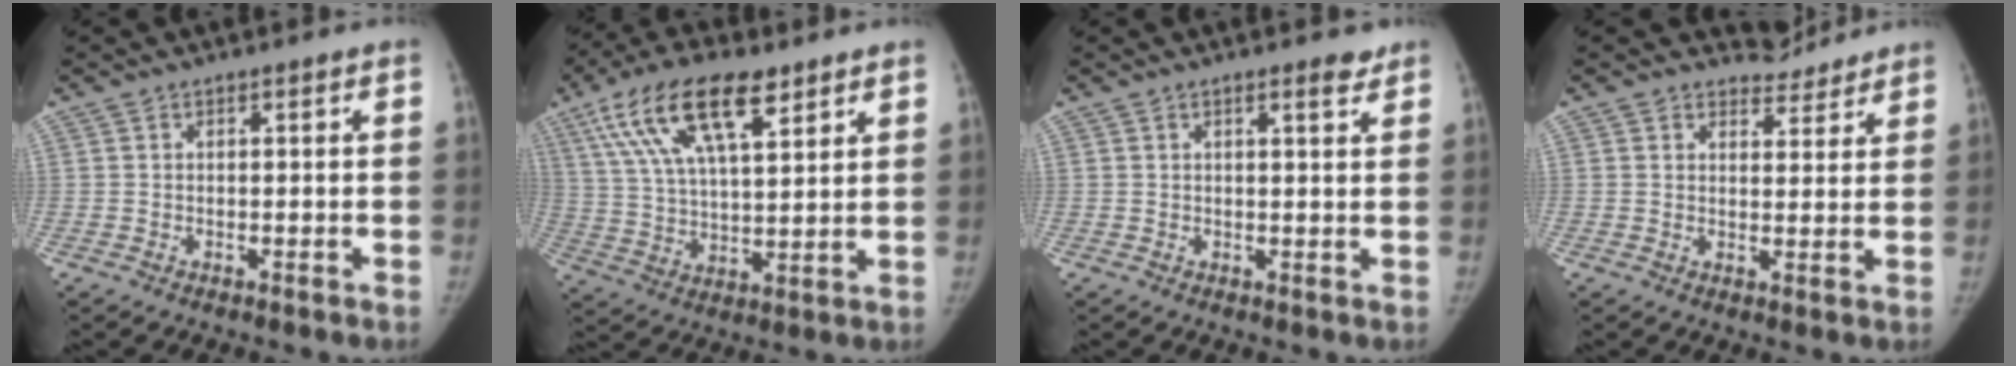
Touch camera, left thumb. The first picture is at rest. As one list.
[{"total": 17.8, "force": [9.4, 7.2, 13.3], "torque": [-0.229, -0.011, 0.173]}, {"total": 2.6, "force": [1.8, 0.7, 1.7], "torque": [-0.016, -0.011, 0.023]}, {"total": 4.1, "force": [3.7, 1.6, -0.7], "torque": [0.031, -0.035, 0.048]}]